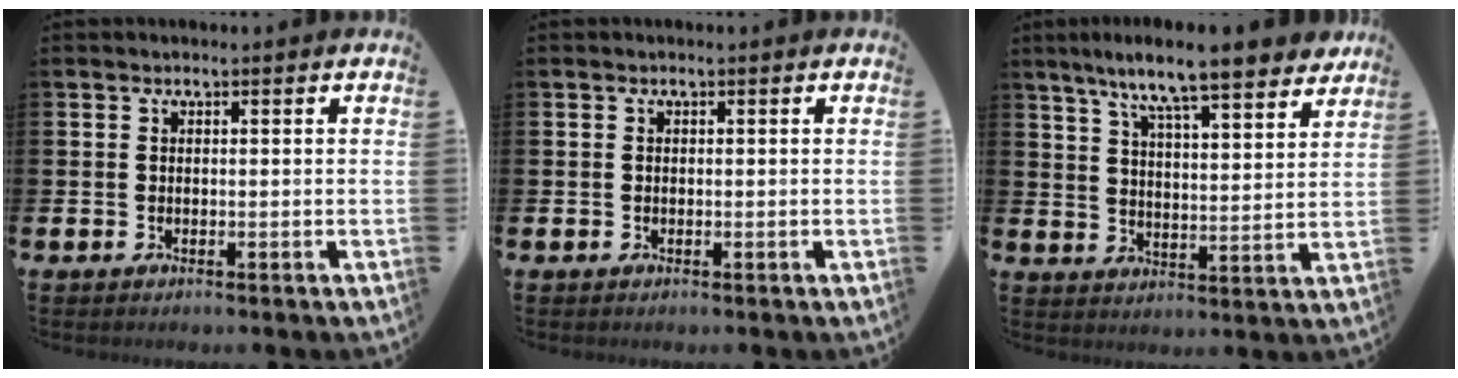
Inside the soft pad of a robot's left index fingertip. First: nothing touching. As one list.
[{"total": 0.0}, {"total": 9.6, "force": [8.6, 0.7, 4.1], "torque": [-0.095, -0.053, 0.146]}]